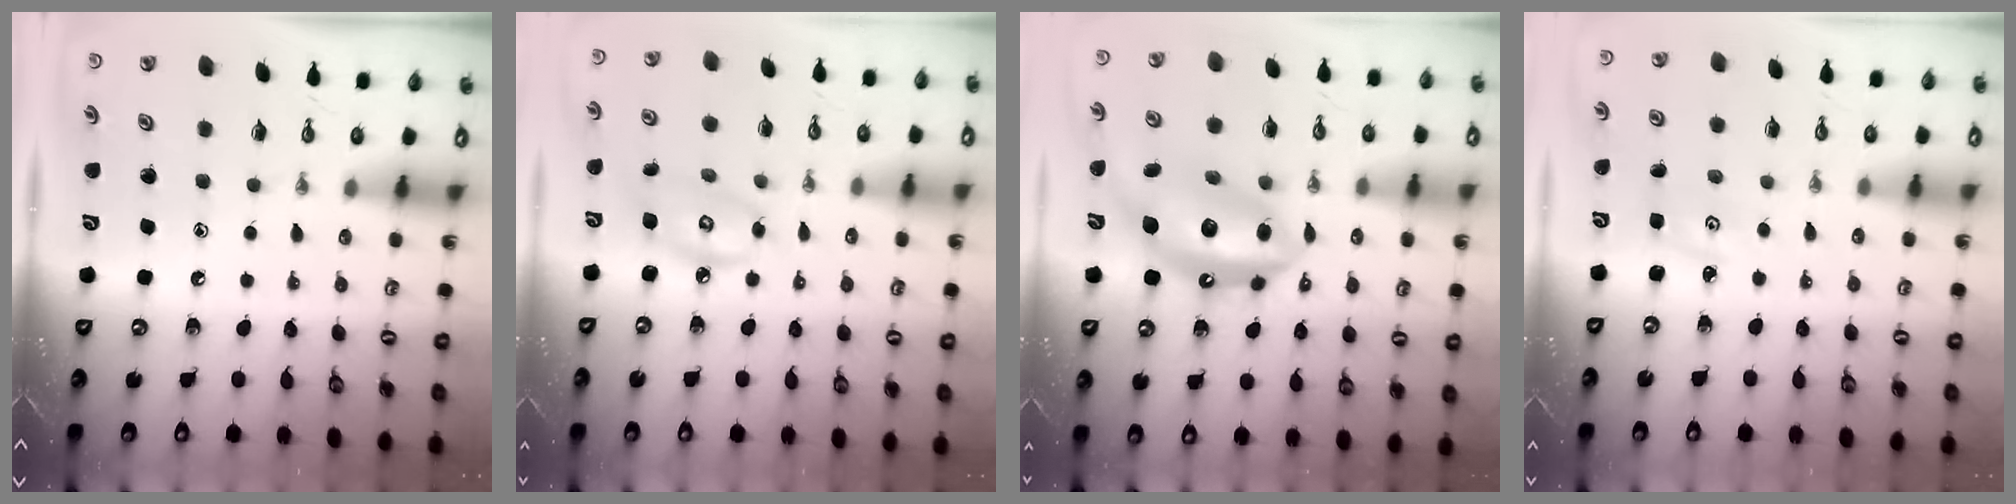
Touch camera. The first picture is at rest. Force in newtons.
{"total": 7.6, "press": 7.6, "slide": 0.4}
{"total": 15.9, "press": 15.9, "slide": 1.2}
{"total": 2.0, "press": 2.0, "slide": 0.3}